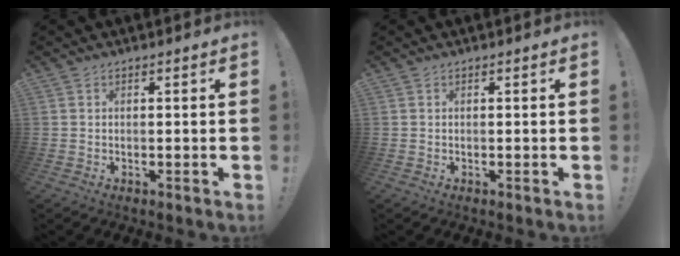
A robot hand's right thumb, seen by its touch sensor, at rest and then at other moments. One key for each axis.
{"total": 0.0}